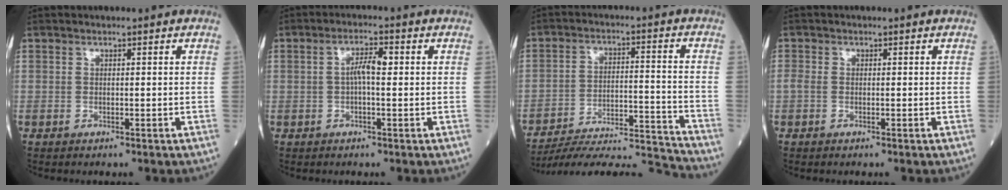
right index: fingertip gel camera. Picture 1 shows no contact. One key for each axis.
{"total": 3.5, "fx": 0.2, "fy": 0.7, "fz": 3.5, "tx": -0.063, "ty": 0.011, "tz": 0.001}
{"total": 17.3, "fx": -17.0, "fy": -1.1, "fz": 3.1, "tx": -0.045, "ty": 0.011, "tz": -0.258}
{"total": 1.1, "fx": -0.2, "fy": 0.8, "fz": 0.8, "tx": -0.024, "ty": 0.003, "tz": -0.005}